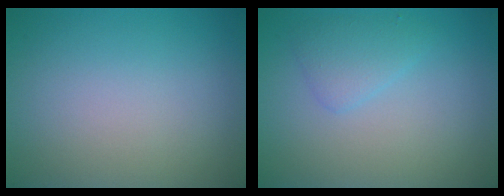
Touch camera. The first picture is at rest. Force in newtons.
{"total": 1.9, "press": 1.9, "slide": 0.0}